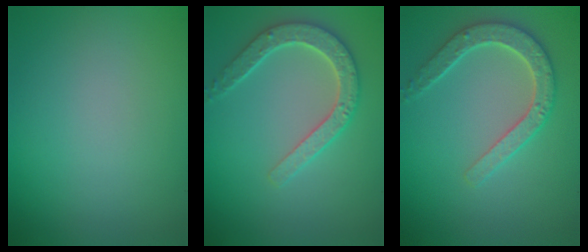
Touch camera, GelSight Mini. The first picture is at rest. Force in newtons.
{"total": 3.6, "press": 3.4, "slide": 1.4}
{"total": 3.6, "press": 3.4, "slide": 1.4}